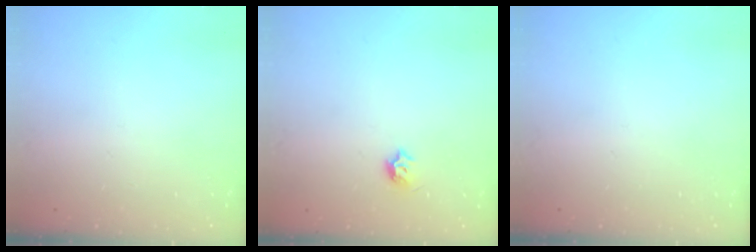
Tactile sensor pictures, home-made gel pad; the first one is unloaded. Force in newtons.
{"total": 4.1, "press": 4.0, "slide": 0.7}
{"total": 0.0}